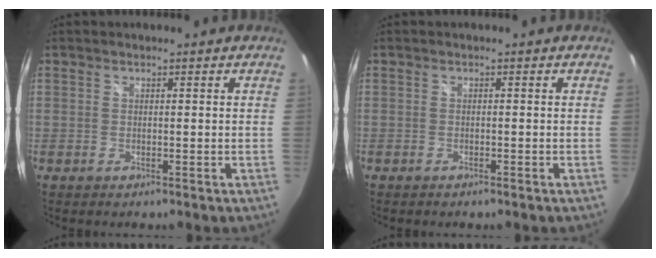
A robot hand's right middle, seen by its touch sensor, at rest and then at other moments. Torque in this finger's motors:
{"motor_torque": [-0.50, -0.16, -0.01, -0.01]}